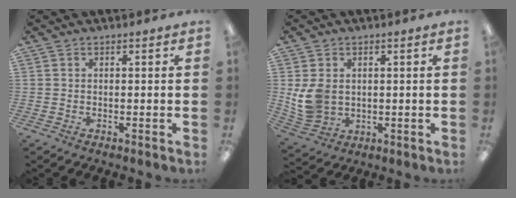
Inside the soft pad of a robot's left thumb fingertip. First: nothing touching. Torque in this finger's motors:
{"motor_torque": [-0.22, 0.53, 0.56, -0.47, 0.10]}